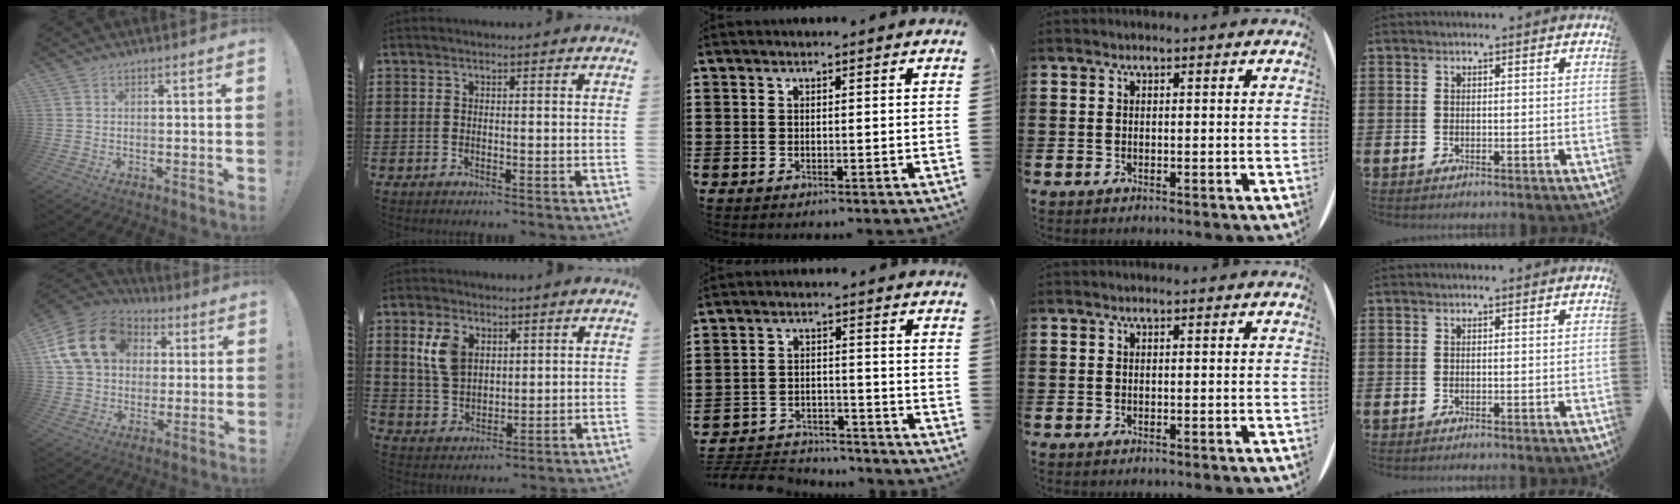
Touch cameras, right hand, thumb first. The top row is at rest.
{"thumb": {"total": 19.4, "force": [5.4, 14.9, 11.2], "torque": [-0.193, 0.001, 0.110]}, "index": {"total": 6.8, "force": [2.7, 4.4, 4.5], "torque": [-0.117, 0.008, 0.046]}, "middle": {"total": 4.9, "force": [-4.7, 1.0, 0.4], "torque": [-0.013, 0.009, -0.101]}}